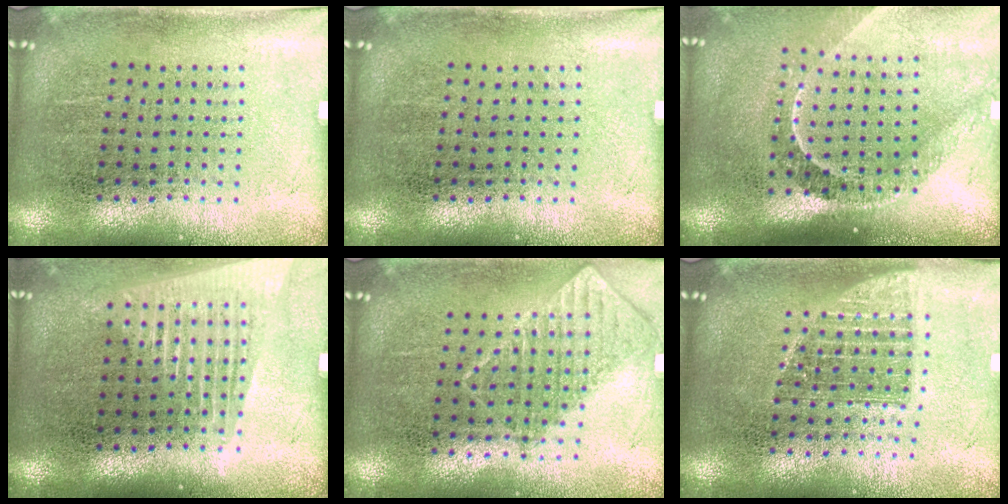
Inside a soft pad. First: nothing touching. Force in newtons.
{"total": 0.0}
{"total": 2.2, "press": 1.5, "slide": 1.5}
{"total": 1.6, "press": 1.4, "slide": 0.7}
{"total": 0.7, "press": 0.7, "slide": 0.1}
{"total": 1.2, "press": 1.0, "slide": 0.7}